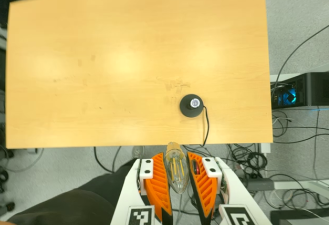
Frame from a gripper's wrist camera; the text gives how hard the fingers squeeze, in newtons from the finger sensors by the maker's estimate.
{"total": 12.0, "left": 13.3, "right": 10.7}